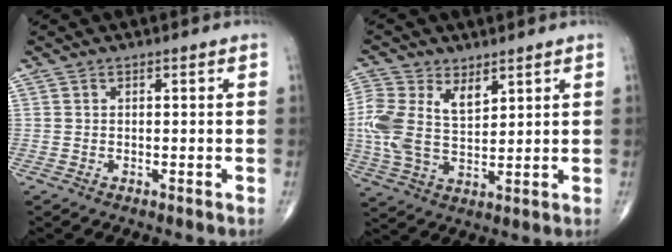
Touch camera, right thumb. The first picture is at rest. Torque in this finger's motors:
{"motor_torque": [0.14, 0.21, 0.78, 0.71, 0.12]}